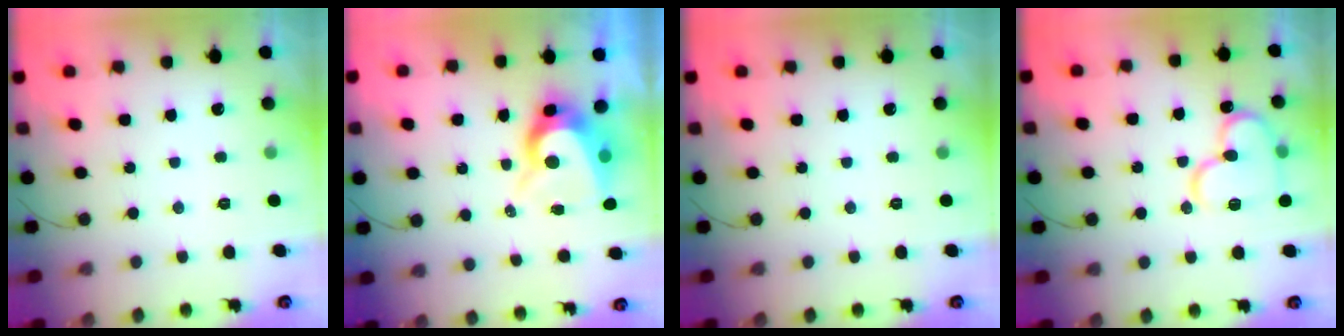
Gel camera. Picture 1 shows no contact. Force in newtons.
{"total": 9.2, "press": 9.2, "slide": 0.8}
{"total": 0.0}
{"total": 14.3, "press": 14.2, "slide": 1.5}